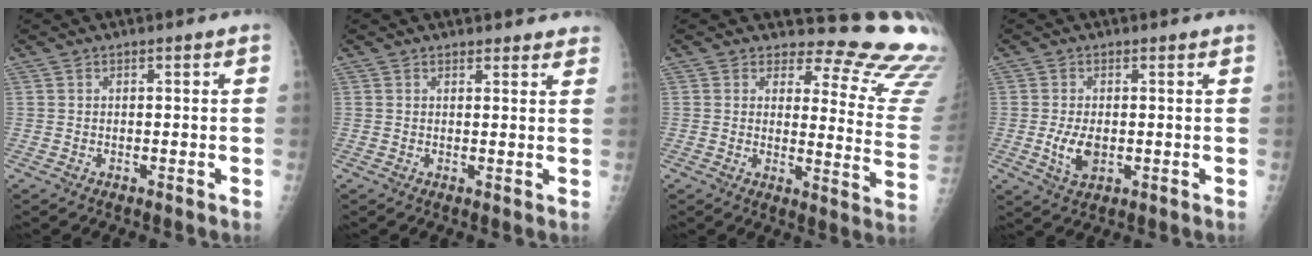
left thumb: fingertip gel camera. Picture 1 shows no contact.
{"total": 3.7, "force": [3.4, 1.2, 0.5], "torque": [0.018, -0.015, 0.027]}
{"total": 17.4, "force": [16.8, 3.6, 2.6], "torque": [0.019, -0.190, 0.158]}
{"total": 4.9, "force": [-0.3, 2.7, 4.1], "torque": [-0.077, -0.007, 0.000]}